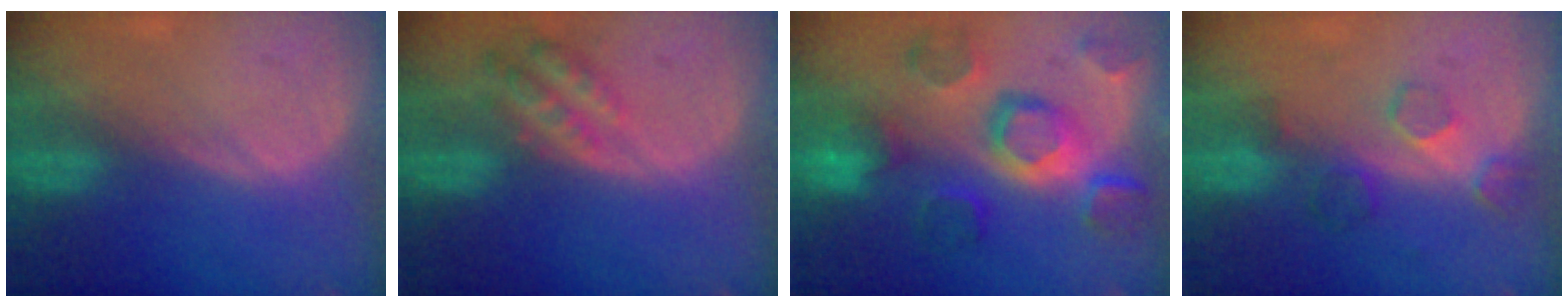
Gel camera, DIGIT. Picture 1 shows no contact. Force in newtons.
{"total": 5.6, "press": 5.1, "slide": 2.2}
{"total": 11.7, "press": 10.2, "slide": 5.7}
{"total": 4.8, "press": 4.5, "slide": 1.5}